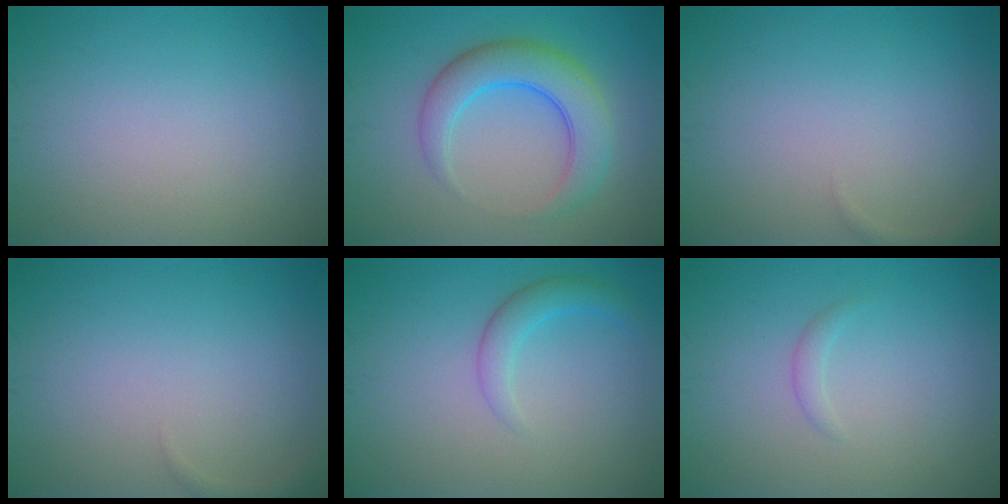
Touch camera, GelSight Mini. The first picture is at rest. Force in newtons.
{"total": 5.4, "press": 5.4, "slide": 0.2}
{"total": 0.7, "press": 0.7, "slide": 0.1}
{"total": 0.7, "press": 0.7, "slide": 0.1}
{"total": 2.2, "press": 2.2, "slide": 0.0}
{"total": 0.8, "press": 0.8, "slide": 0.1}